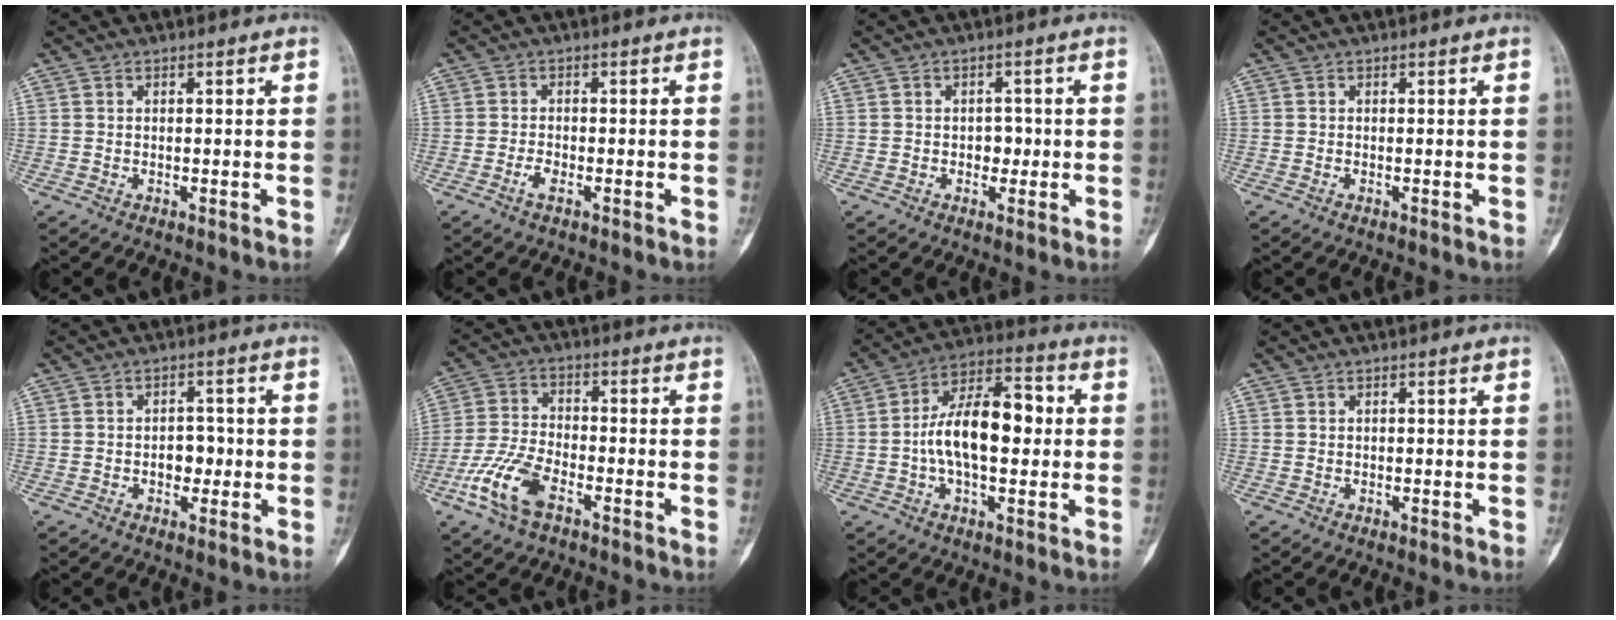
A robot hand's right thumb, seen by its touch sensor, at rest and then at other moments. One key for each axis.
{"total": 2.1, "fx": -1.1, "fy": 0.9, "fz": 1.5, "tx": -0.032, "ty": 0.005, "tz": -0.025}
{"total": 2.8, "fx": -0.3, "fy": 2.2, "fz": 1.8, "tx": -0.002, "ty": 0.008, "tz": -0.009}
{"total": 0.0}
{"total": 4.1, "fx": -0.8, "fy": 3.0, "fz": 2.8, "tx": -0.012, "ty": 0.013, "tz": -0.015}
{"total": 10.2, "fx": -5.3, "fy": 4.8, "fz": 7.2, "tx": -0.163, "ty": 0.020, "tz": -0.105}
{"total": 15.2, "fx": -0.1, "fy": 7.8, "fz": 13.0, "tx": -0.207, "ty": 0.036, "tz": -0.012}
{"total": 0.0}